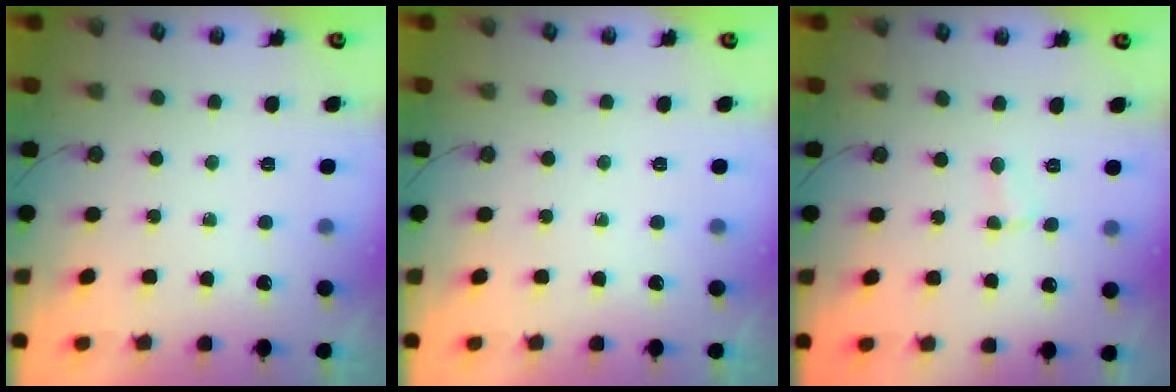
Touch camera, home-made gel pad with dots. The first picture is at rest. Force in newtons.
{"total": 0.0}
{"total": 2.6, "press": 2.6, "slide": 0.3}